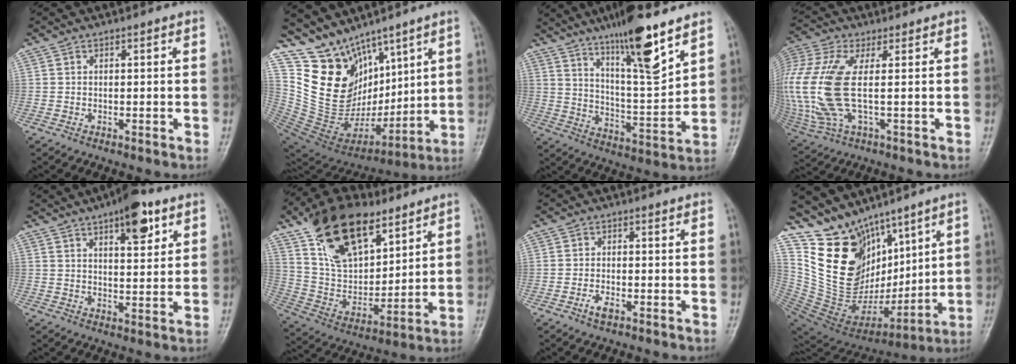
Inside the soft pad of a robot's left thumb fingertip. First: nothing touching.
{"total": 17.3, "force": [11.5, 10.2, 7.9], "torque": [-0.106, -0.052, 0.244]}
{"total": 16.1, "force": [10.6, 2.5, 11.8], "torque": [-0.187, -0.062, 0.187]}
{"total": 19.0, "force": [0.6, 8.0, 17.2], "torque": [-0.450, -0.002, 0.015]}
{"total": 9.4, "force": [5.2, 3.5, 7.0], "torque": [-0.082, -0.023, 0.073]}
{"total": 21.4, "force": [12.7, 10.9, 13.4], "torque": [-0.202, -0.046, 0.241]}
{"total": 2.3, "force": [-1.3, 0.8, 1.7], "torque": [-0.035, 0.007, -0.024]}
{"total": 19.0, "force": [12.0, 11.3, 9.4], "torque": [-0.126, -0.058, 0.245]}